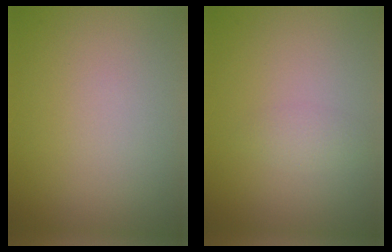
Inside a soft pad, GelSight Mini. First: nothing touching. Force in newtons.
{"total": 1.2, "press": 1.2, "slide": 0.1}